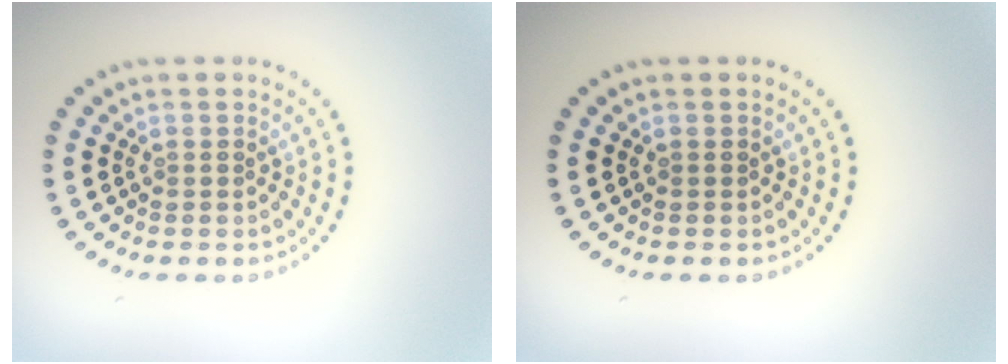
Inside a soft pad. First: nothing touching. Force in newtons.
{"total": 0.0}